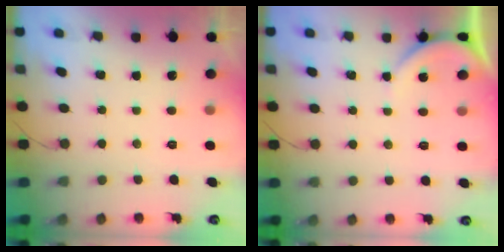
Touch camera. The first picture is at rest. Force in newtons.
{"total": 3.1, "press": 3.1, "slide": 0.3}